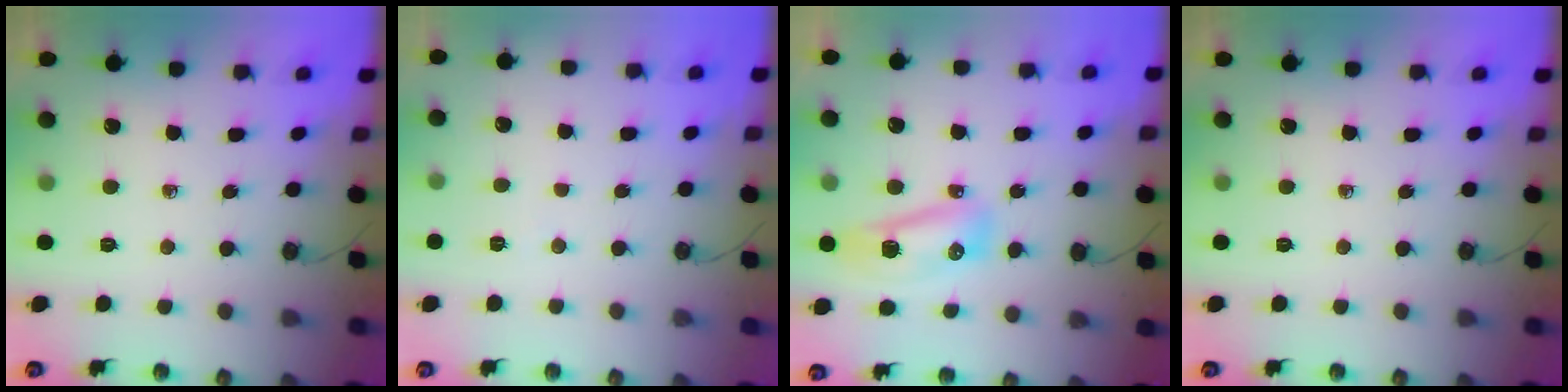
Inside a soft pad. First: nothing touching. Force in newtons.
{"total": 13.2, "press": 3.6, "slide": 12.7}
{"total": 16.5, "press": 10.8, "slide": 12.5}
{"total": 0.0}